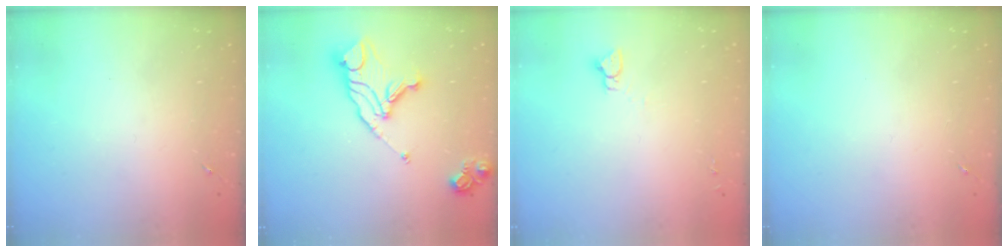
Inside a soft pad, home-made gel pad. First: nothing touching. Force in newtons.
{"total": 15.4, "press": 15.3, "slide": 1.7}
{"total": 3.3, "press": 3.3, "slide": 0.2}
{"total": 0.0}